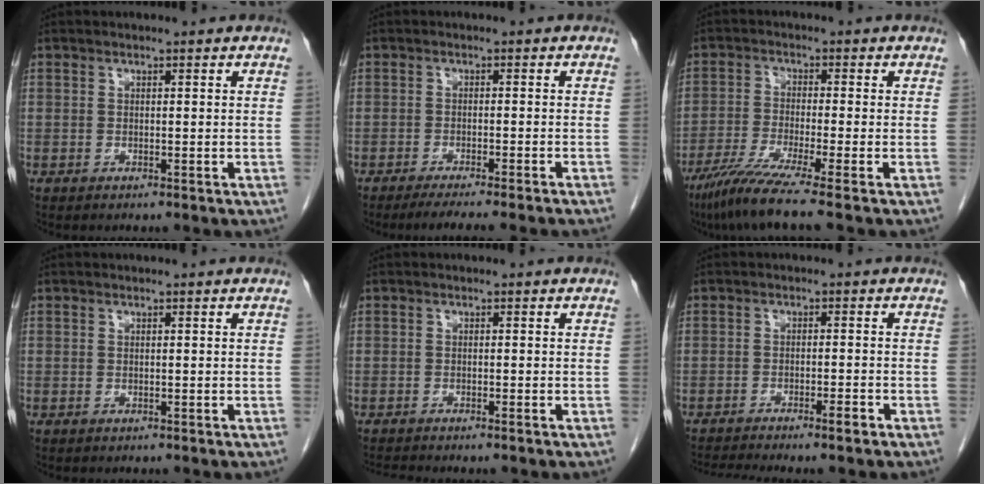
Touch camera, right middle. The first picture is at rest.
{"total": 8.3, "force": [-7.1, -0.8, 4.2], "torque": [-0.033, -0.018, -0.101]}
{"total": 7.9, "force": [-5.9, -1.5, 5.1], "torque": [-0.090, -0.032, -0.109]}
{"total": 0.0}
{"total": 1.8, "force": [-1.5, -0.5, 0.7], "torque": [-0.015, -0.002, -0.028]}
{"total": 5.9, "force": [-4.6, -0.1, 3.8], "torque": [-0.059, -0.006, -0.073]}